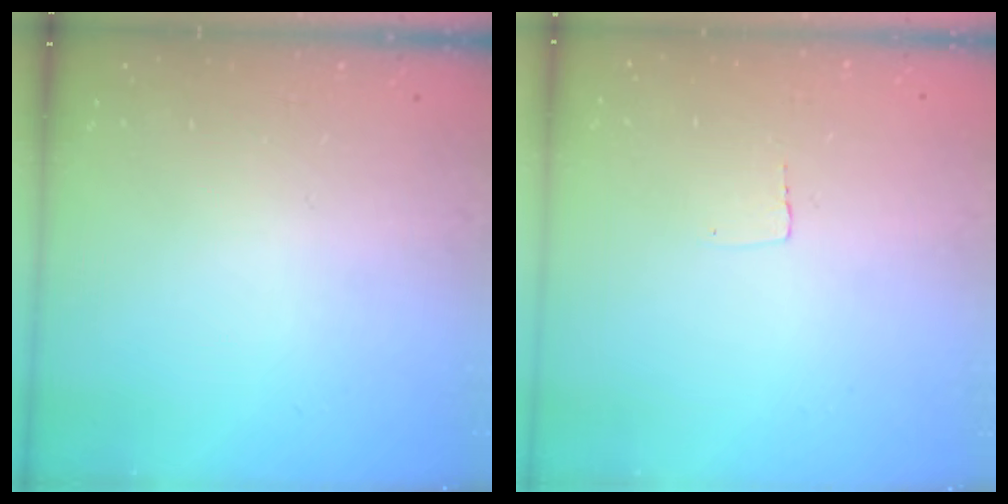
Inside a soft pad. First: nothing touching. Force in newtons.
{"total": 2.3, "press": 2.3, "slide": 0.1}